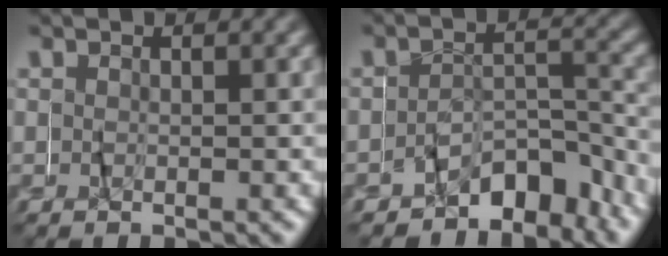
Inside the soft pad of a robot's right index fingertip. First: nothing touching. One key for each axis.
{"total": 5.3, "fx": -5.3, "fy": 0.3, "fz": -0.2, "tx": 0.004, "ty": -0.006, "tz": -0.086}